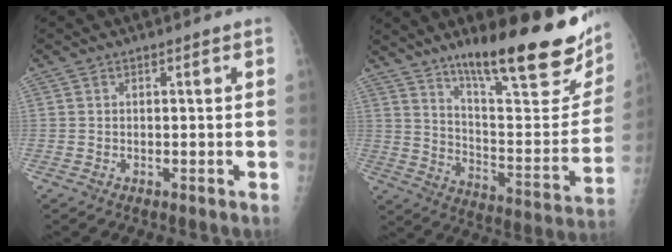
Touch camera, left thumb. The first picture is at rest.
{"total": 27.3, "force": [17.2, 6.1, 20.3], "torque": [-0.263, -0.077, 0.270]}